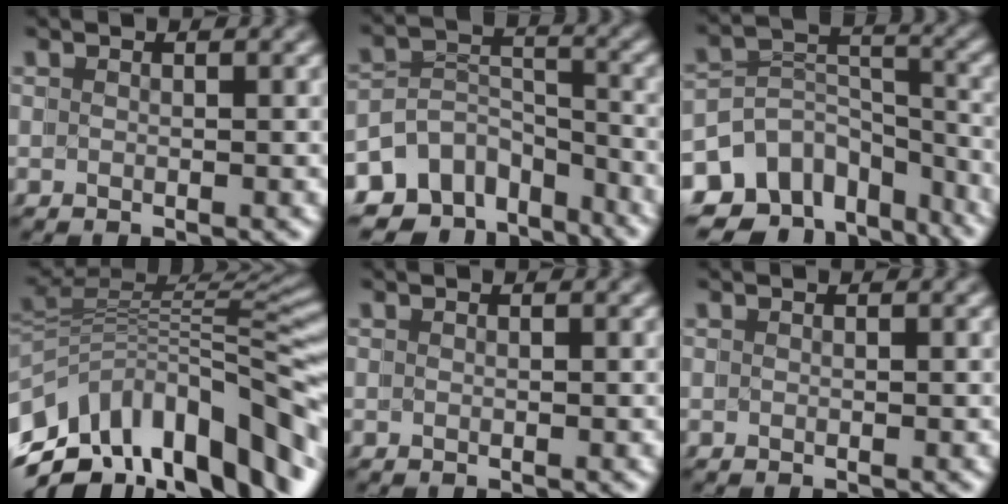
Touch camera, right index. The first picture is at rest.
{"total": 12.1, "force": [-7.8, 8.0, 4.5], "torque": [-0.092, -0.039, -0.127]}
{"total": 11.7, "force": [-6.5, 8.3, 5.1], "torque": [-0.098, -0.032, -0.105]}
{"total": 13.6, "force": [-6.4, 9.0, 7.9], "torque": [-0.154, -0.024, -0.102]}
{"total": 0.0}
{"total": 0.0}